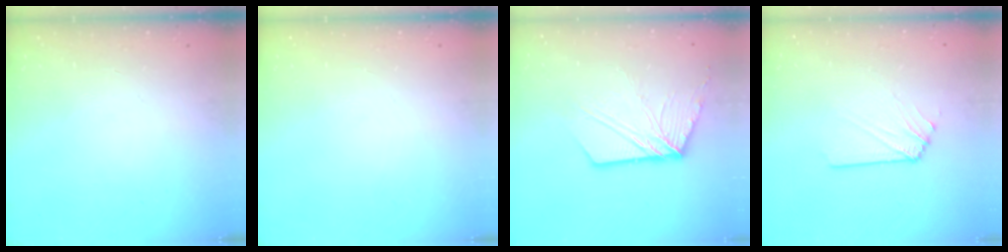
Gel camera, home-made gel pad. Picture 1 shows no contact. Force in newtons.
{"total": 0.0}
{"total": 12.9, "press": 12.8, "slide": 1.4}
{"total": 2.9, "press": 2.8, "slide": 0.5}